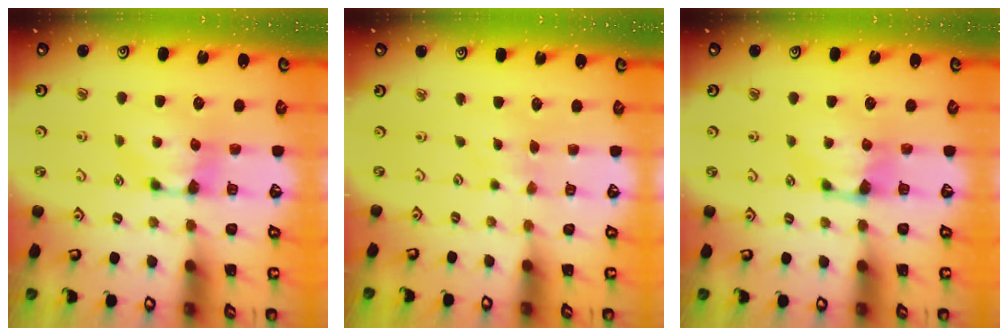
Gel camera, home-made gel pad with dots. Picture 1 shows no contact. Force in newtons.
{"total": 1.8, "press": 1.8, "slide": 0.1}
{"total": 0.9, "press": 0.2, "slide": 0.9}